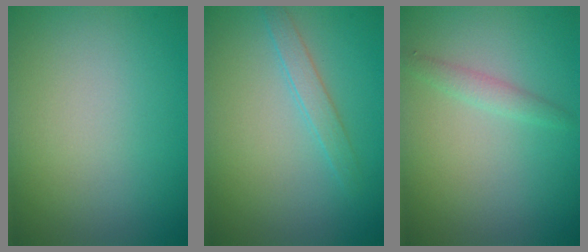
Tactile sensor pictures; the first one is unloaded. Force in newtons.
{"total": 1.5, "press": 1.5, "slide": 0.1}
{"total": 1.3, "press": 1.2, "slide": 0.0}